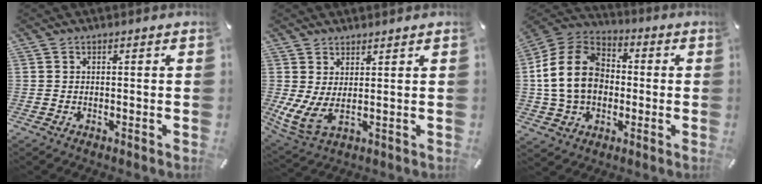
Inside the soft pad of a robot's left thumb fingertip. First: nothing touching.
{"total": 6.1, "force": [2.1, 2.4, 5.1], "torque": [-0.123, -0.029, 0.042]}
{"total": 15.3, "force": [-0.8, 12.6, 8.6], "torque": [-0.195, 0.024, -0.017]}